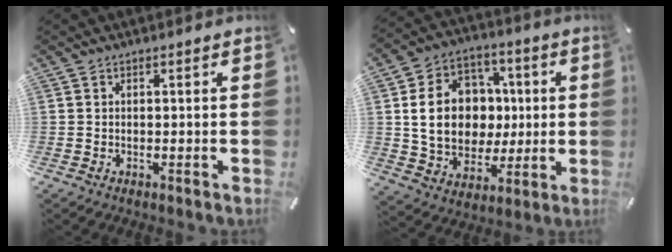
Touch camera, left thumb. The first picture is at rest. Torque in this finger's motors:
{"motor_torque": [2.09, 2.19, 1.61, -0.57, 0.49]}